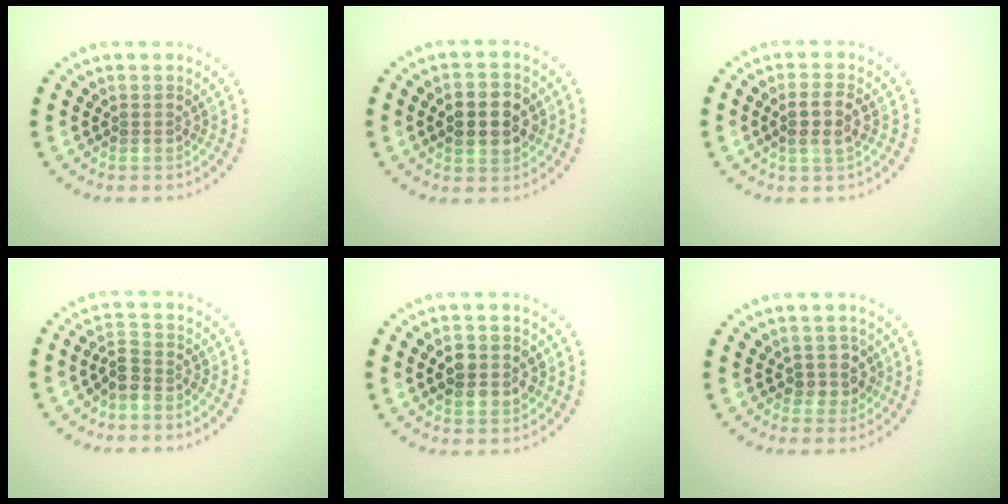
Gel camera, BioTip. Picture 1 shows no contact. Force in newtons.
{"total": 4.6, "press": 4.6, "slide": 0.0}
{"total": 2.4, "press": 2.3, "slide": 0.7}
{"total": 2.4, "press": 1.9, "slide": 1.5}
{"total": 3.8, "press": 3.8, "slide": 0.3}
{"total": 2.0, "press": 1.7, "slide": 1.0}